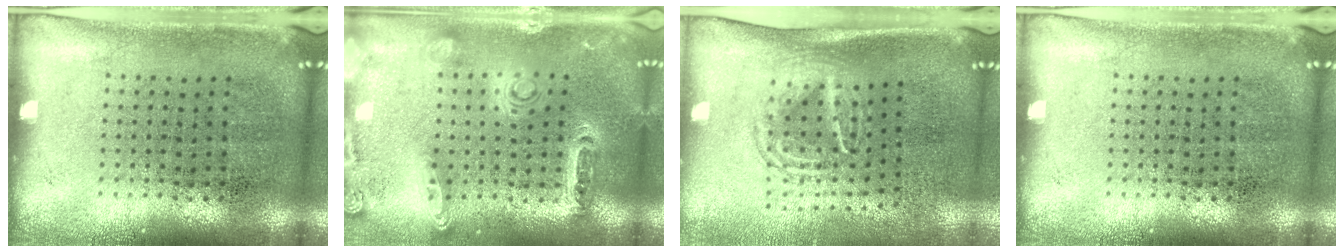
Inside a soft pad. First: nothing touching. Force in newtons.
{"total": 1.4, "press": 1.4, "slide": 0.3}
{"total": 1.6, "press": 1.2, "slide": 1.1}
{"total": 0.0}